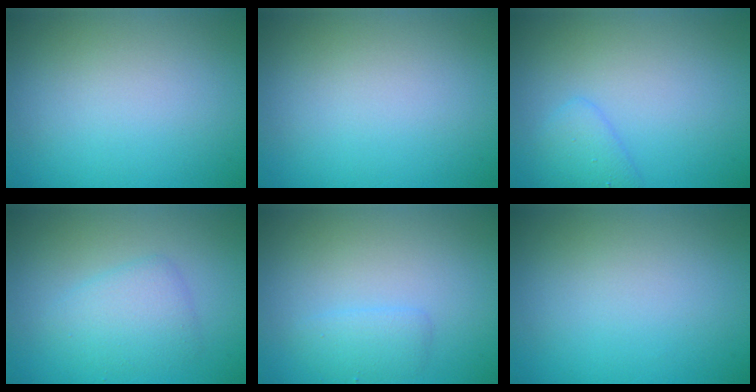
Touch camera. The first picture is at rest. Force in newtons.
{"total": 0.0}
{"total": 1.9, "press": 1.9, "slide": 0.1}
{"total": 2.7, "press": 2.7, "slide": 0.1}
{"total": 1.6, "press": 1.6, "slide": 0.0}
{"total": 0.0}